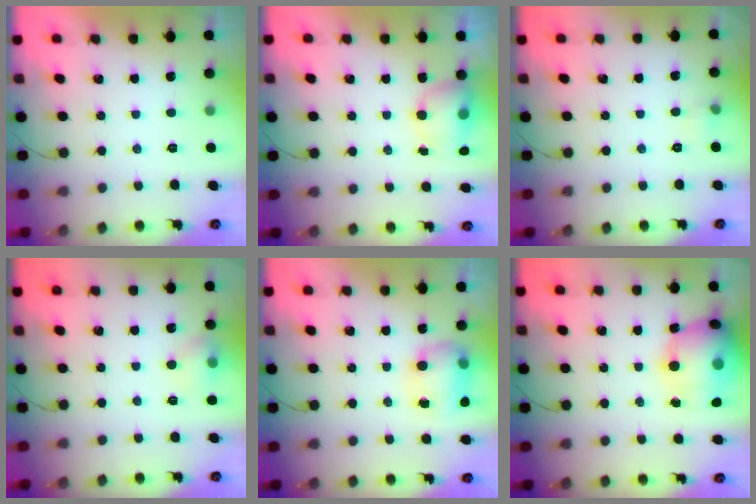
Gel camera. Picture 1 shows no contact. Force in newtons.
{"total": 8.6, "press": 7.1, "slide": 4.7}
{"total": 3.5, "press": 3.2, "slide": 1.4}
{"total": 6.8, "press": 6.7, "slide": 1.2}
{"total": 8.0, "press": 8.0, "slide": 0.5}
{"total": 17.7, "press": 17.3, "slide": 3.8}